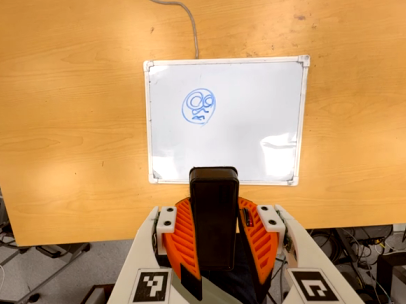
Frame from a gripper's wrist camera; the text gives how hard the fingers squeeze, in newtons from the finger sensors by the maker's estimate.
{"total": 9.3, "left": 7.5, "right": 11.1}